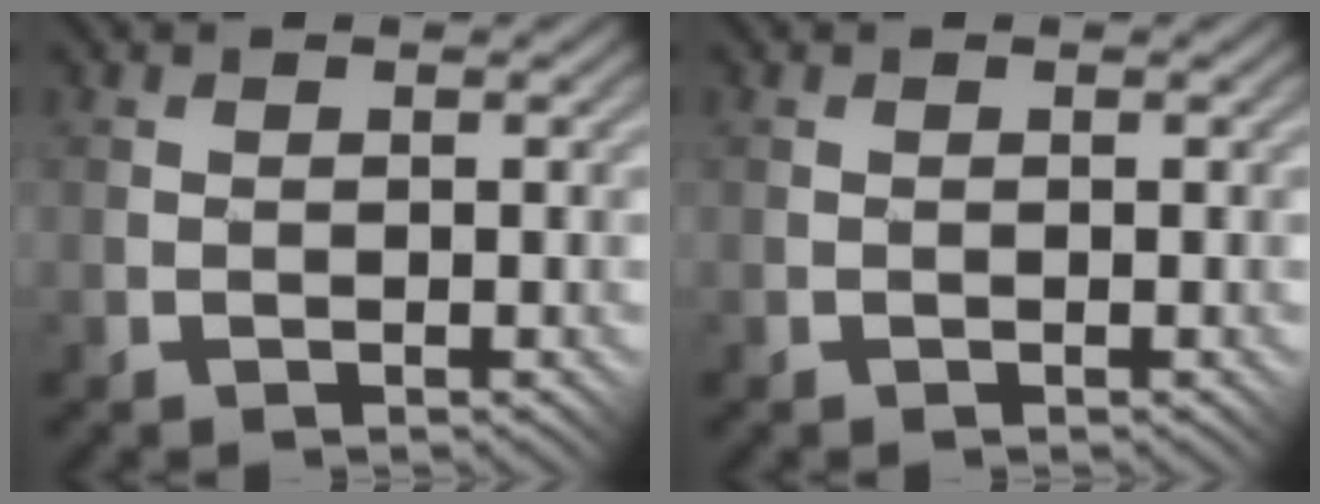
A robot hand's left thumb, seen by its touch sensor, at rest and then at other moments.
{"total": 0.0}